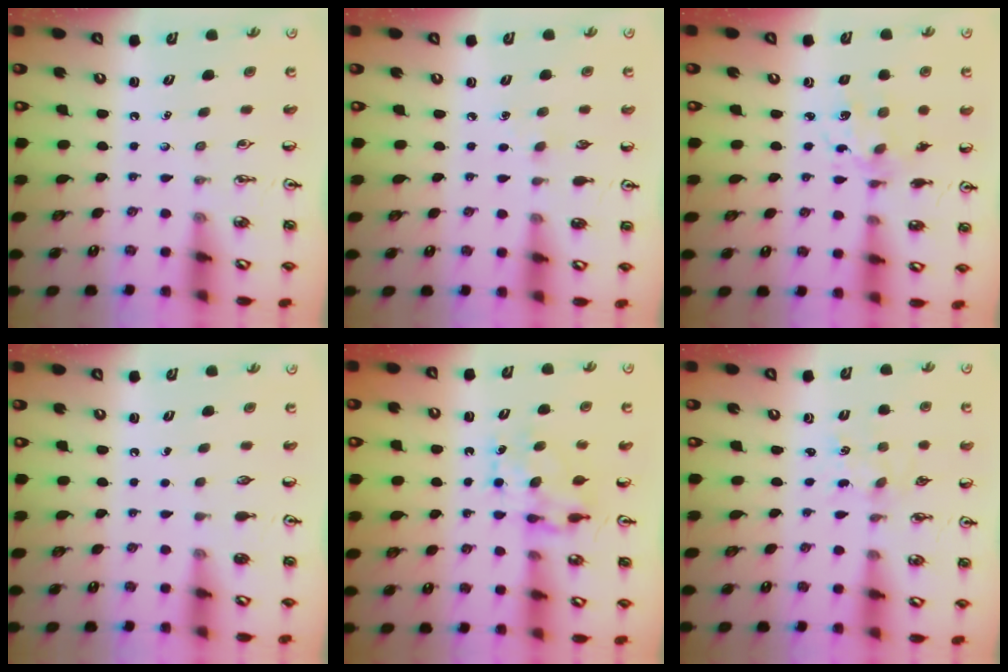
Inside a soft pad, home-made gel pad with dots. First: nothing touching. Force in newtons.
{"total": 3.6, "press": 3.6, "slide": 0.5}
{"total": 4.7, "press": 4.5, "slide": 1.3}
{"total": 0.0}
{"total": 7.2, "press": 7.2, "slide": 0.7}
{"total": 0.7, "press": 0.7, "slide": 0.1}